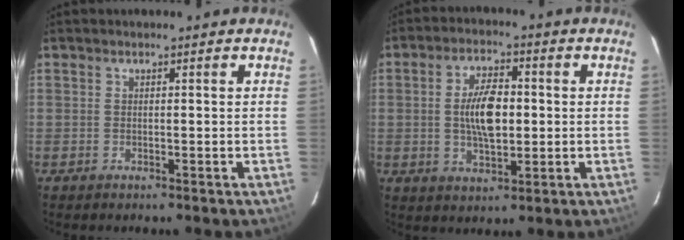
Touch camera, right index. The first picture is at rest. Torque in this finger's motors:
{"motor_torque": [2.14, 0.00, 0.49, 0.17]}